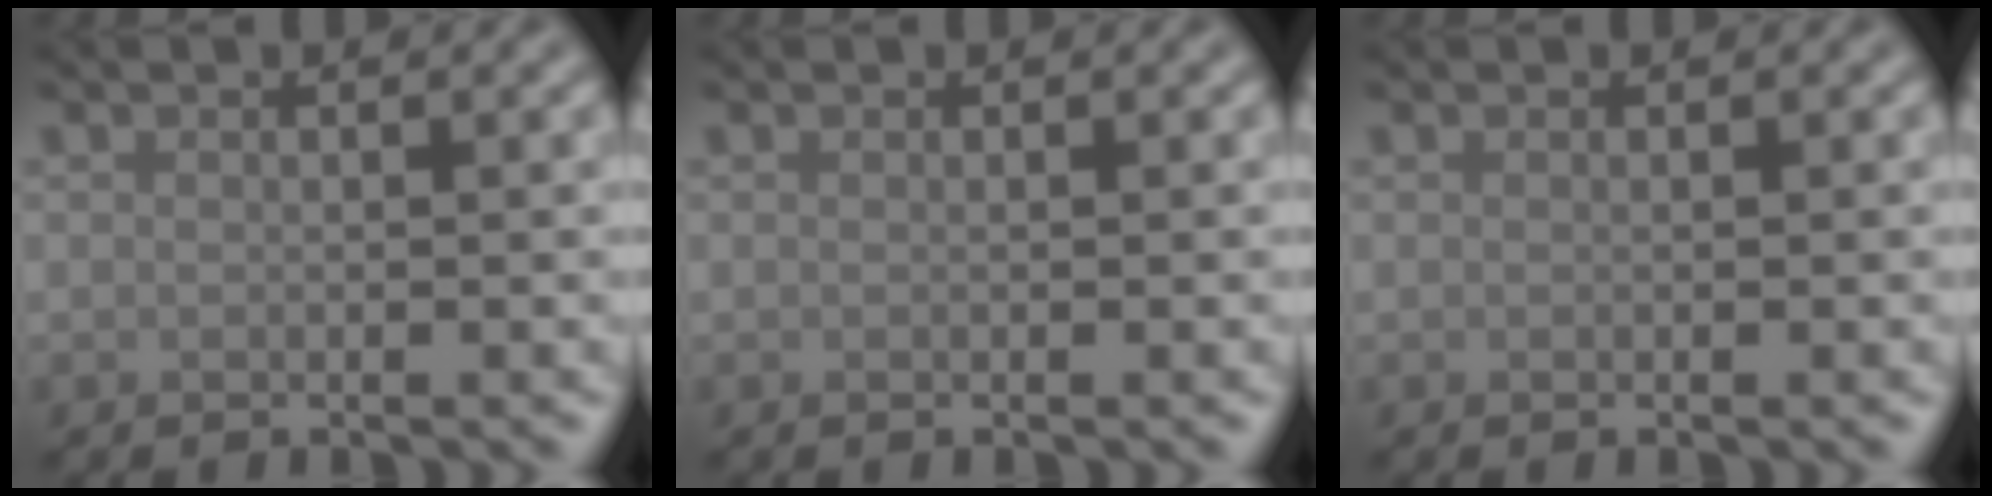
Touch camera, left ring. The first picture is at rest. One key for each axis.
{"total": 0.0}
{"total": 0.0}